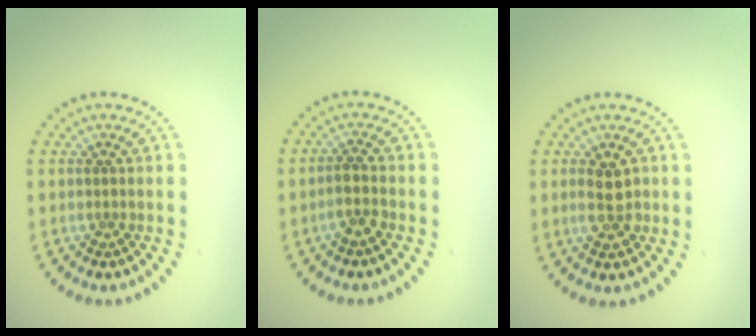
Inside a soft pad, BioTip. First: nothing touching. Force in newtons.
{"total": 1.7, "press": 1.4, "slide": 0.9}
{"total": 2.8, "press": 2.8, "slide": 0.1}